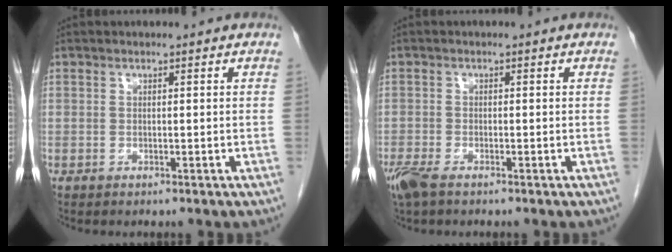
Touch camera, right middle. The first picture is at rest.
{"total": 4.0, "force": [-2.8, 1.2, 2.5], "torque": [-0.060, -0.011, -0.053]}